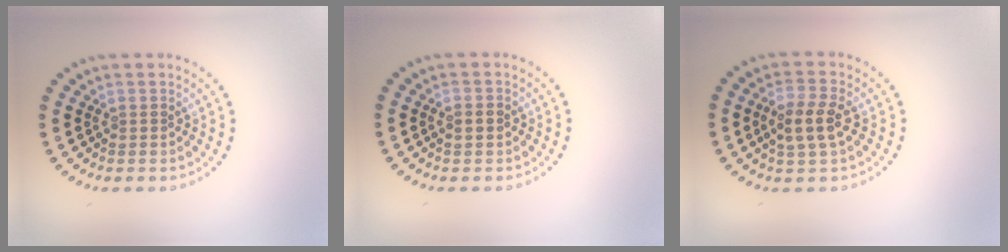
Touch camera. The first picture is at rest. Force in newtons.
{"total": 1.6, "press": 1.6, "slide": 0.1}
{"total": 3.1, "press": 3.0, "slide": 0.8}